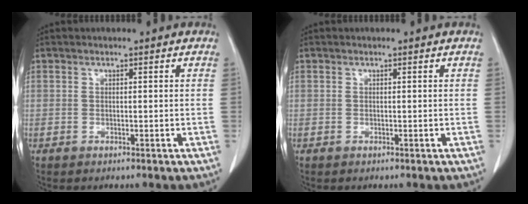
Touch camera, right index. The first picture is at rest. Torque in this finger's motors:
{"motor_torque": [0.02, -0.02, 0.01, 0.00]}